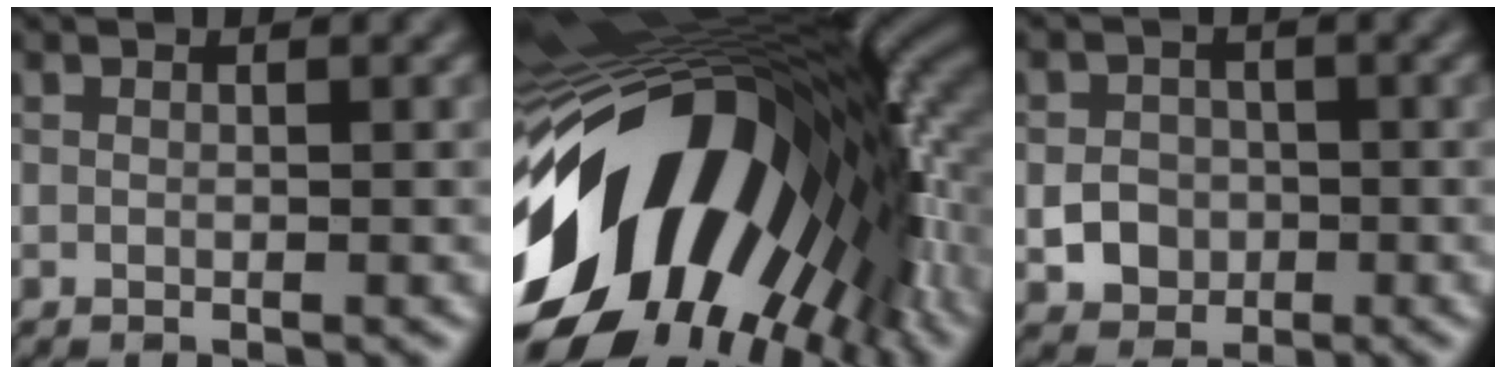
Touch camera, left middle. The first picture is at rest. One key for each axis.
{"total": 18.4, "fx": -4.2, "fy": 10.2, "fz": 14.7, "tx": -0.253, "ty": -0.025, "tz": -0.087}
{"total": 2.8, "fx": -0.7, "fy": 2.5, "fz": 1.1, "tx": -0.011, "ty": -0.001, "tz": -0.015}